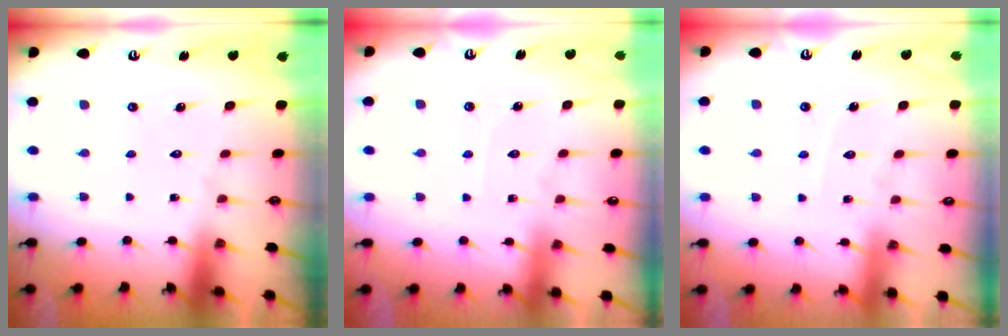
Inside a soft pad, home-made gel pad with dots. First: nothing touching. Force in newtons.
{"total": 4.4, "press": 4.4, "slide": 0.6}
{"total": 4.4, "press": 4.4, "slide": 0.6}